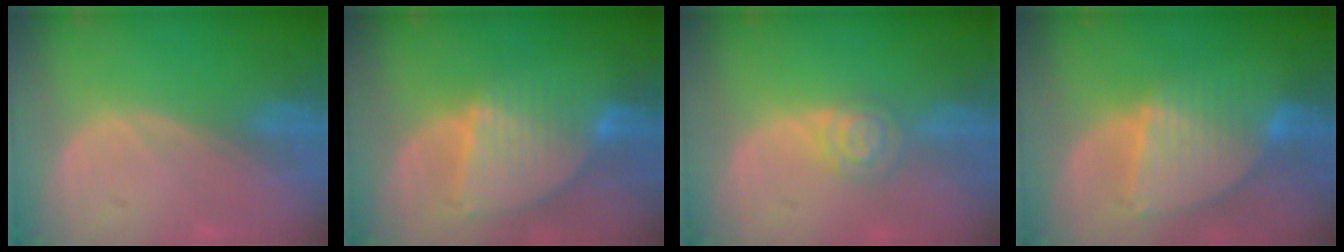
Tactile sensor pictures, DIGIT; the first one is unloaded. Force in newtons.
{"total": 8.5, "press": 7.5, "slide": 4.0}
{"total": 4.6, "press": 4.2, "slide": 2.1}
{"total": 8.5, "press": 7.5, "slide": 4.0}